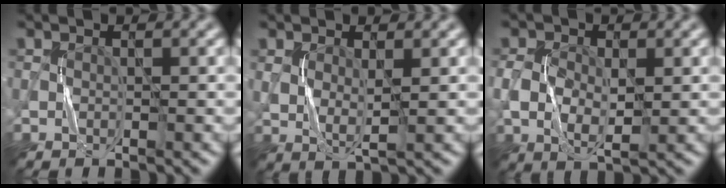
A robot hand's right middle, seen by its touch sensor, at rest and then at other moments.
{"total": 1.9, "force": [0.8, 0.7, 1.6], "torque": [-0.032, -0.006, 0.020]}
{"total": 4.4, "force": [0.0, 2.9, 3.3], "torque": [-0.069, -0.003, 0.001]}